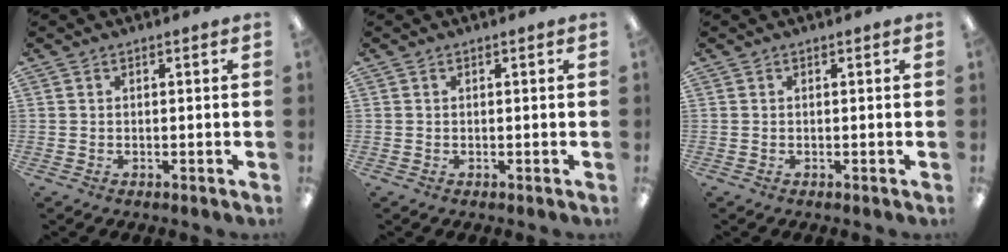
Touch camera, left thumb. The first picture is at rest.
{"total": 0.0}
{"total": 0.0}